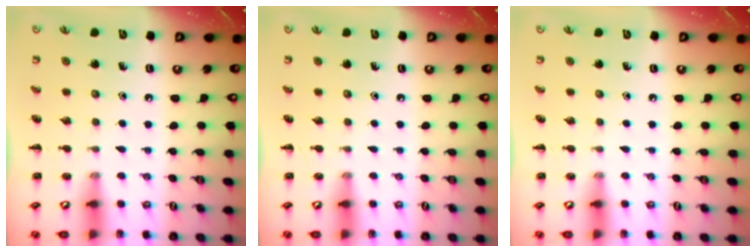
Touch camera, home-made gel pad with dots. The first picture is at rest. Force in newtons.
{"total": 0.0}
{"total": 0.0}